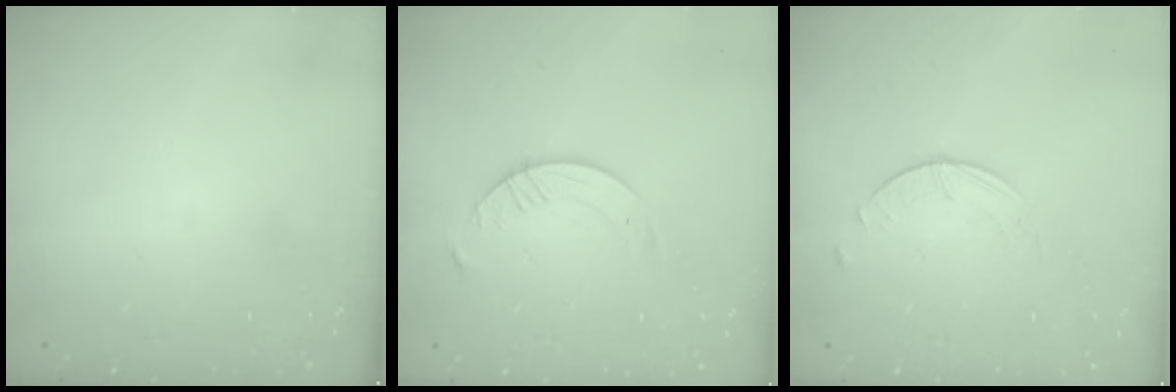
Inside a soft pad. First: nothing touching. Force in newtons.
{"total": 5.6, "press": 5.6, "slide": 0.7}
{"total": 0.9, "press": 0.9, "slide": 0.2}